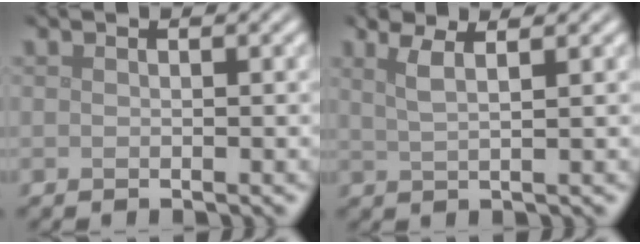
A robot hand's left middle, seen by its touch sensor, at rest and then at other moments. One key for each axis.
{"total": 2.6, "fx": 1.3, "fy": 0.8, "fz": 2.1, "tx": -0.026, "ty": 0.006, "tz": 0.009}